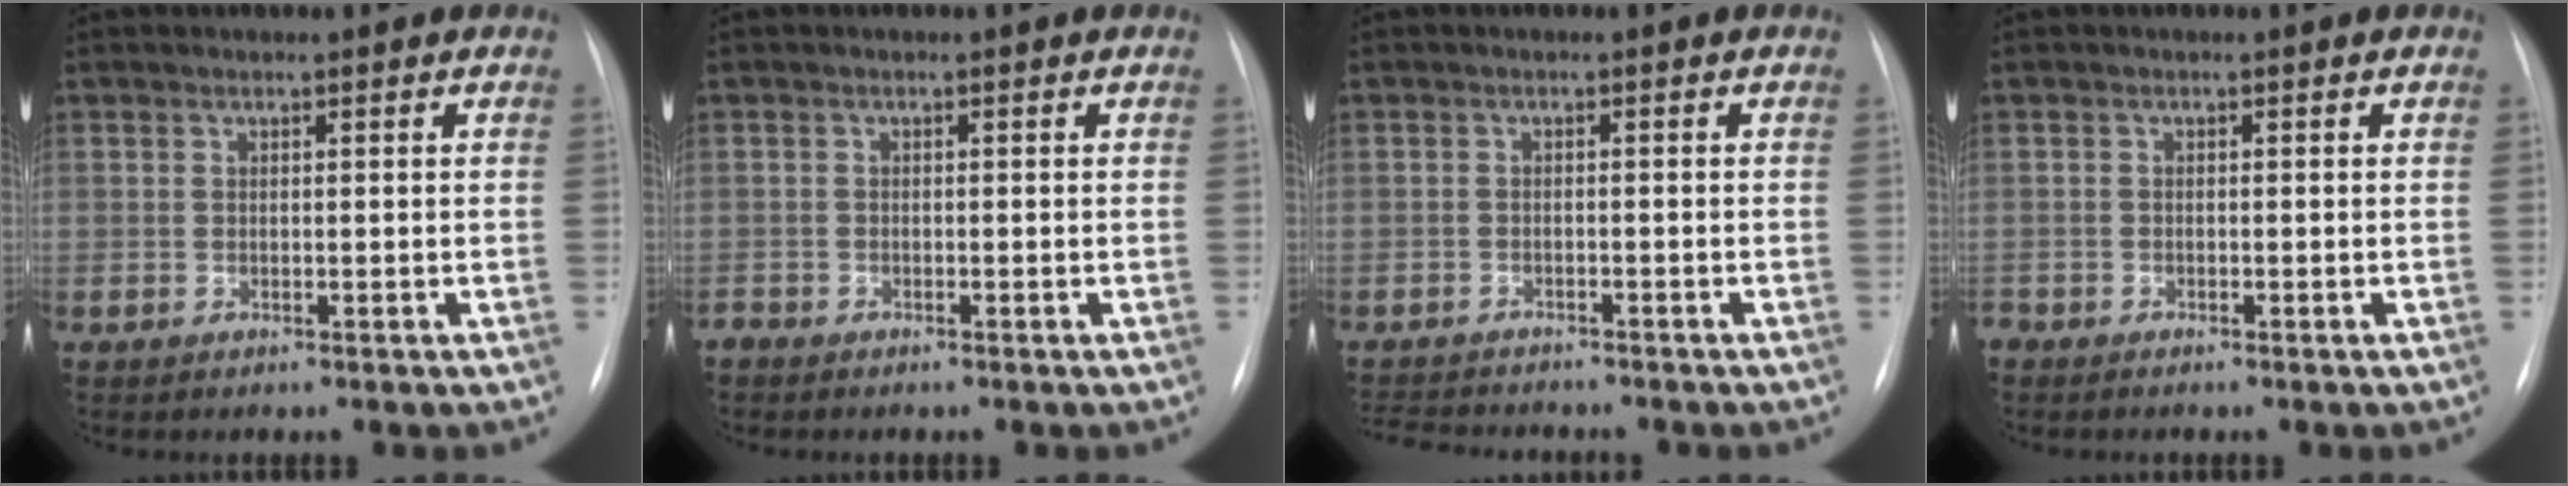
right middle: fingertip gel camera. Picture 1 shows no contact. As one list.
[{"total": 0.9, "force": [-0.8, 0.3, 0.0], "torque": [-0.001, 0.000, -0.015]}, {"total": 7.6, "force": [-7.1, 1.4, 2.3], "torque": [-0.034, -0.006, -0.106]}, {"total": 1.1, "force": [-1.1, 0.4, 0.1], "torque": [-0.003, -0.001, -0.017]}]